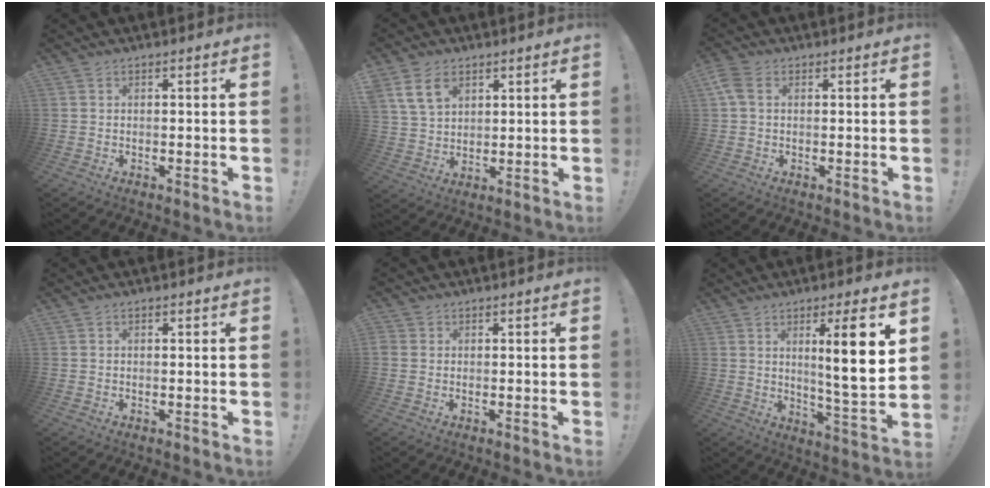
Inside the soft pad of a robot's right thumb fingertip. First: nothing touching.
{"total": 9.8, "force": [5.1, 6.8, 4.8], "torque": [-0.080, -0.012, 0.104]}
{"total": 4.0, "force": [1.1, 2.6, 2.7], "torque": [-0.058, -0.003, 0.018]}
{"total": 0.0}
{"total": 1.8, "force": [0.6, 1.7, 0.6], "torque": [-0.014, 0.003, 0.012]}
{"total": 13.5, "force": [4.3, 0.8, 12.8], "torque": [-0.187, -0.025, 0.052]}